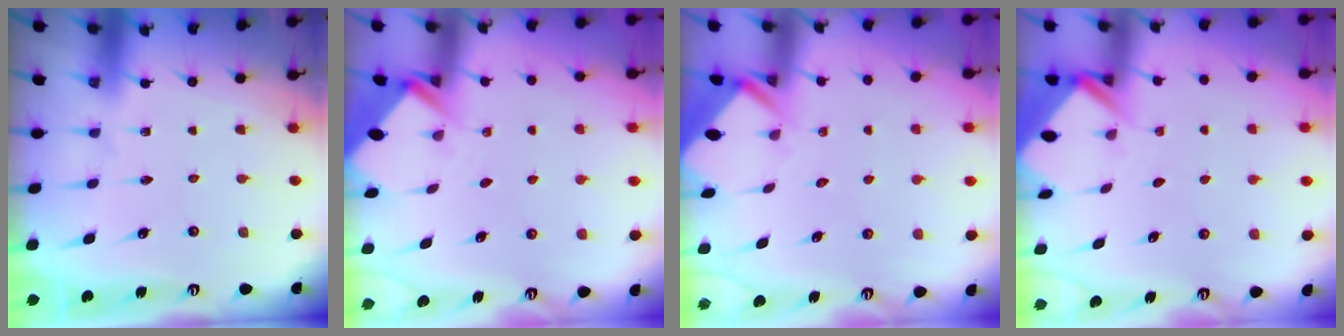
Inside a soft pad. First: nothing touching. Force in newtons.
{"total": 2.5, "press": 2.5, "slide": 0.2}
{"total": 2.6, "press": 2.6, "slide": 0.1}
{"total": 3.0, "press": 3.0, "slide": 0.2}